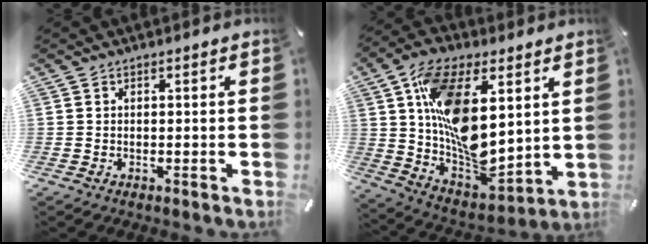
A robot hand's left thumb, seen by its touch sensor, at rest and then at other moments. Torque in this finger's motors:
{"motor_torque": [2.45, 2.56, 2.53, -0.24, 0.94]}